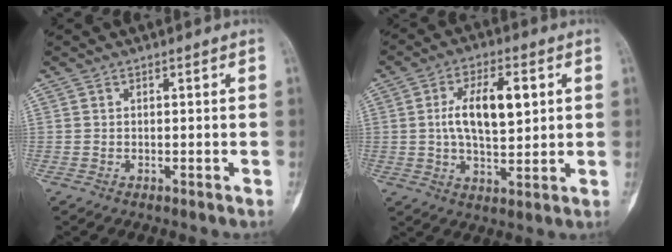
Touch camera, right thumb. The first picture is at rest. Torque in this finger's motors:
{"motor_torque": [1.40, 1.50, 0.73, -0.31, 0.07]}